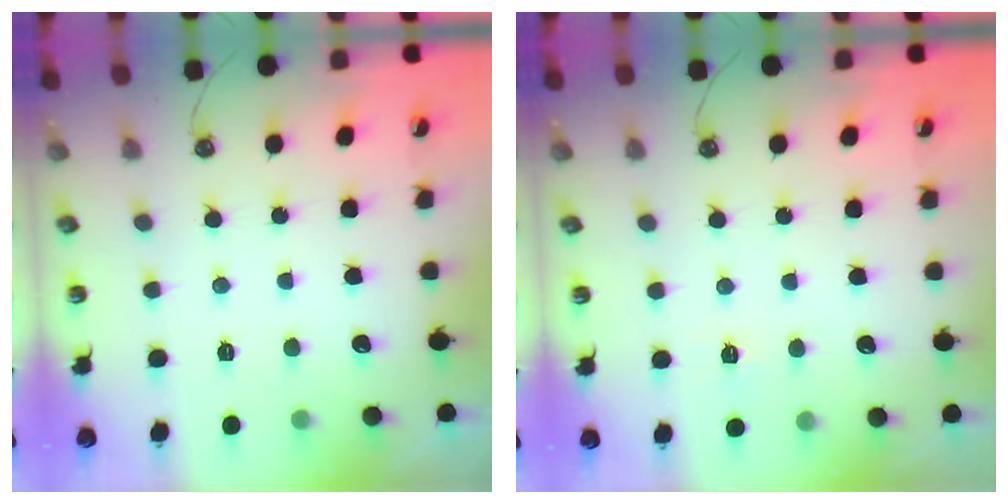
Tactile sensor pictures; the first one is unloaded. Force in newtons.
{"total": 3.9, "press": 3.8, "slide": 0.4}